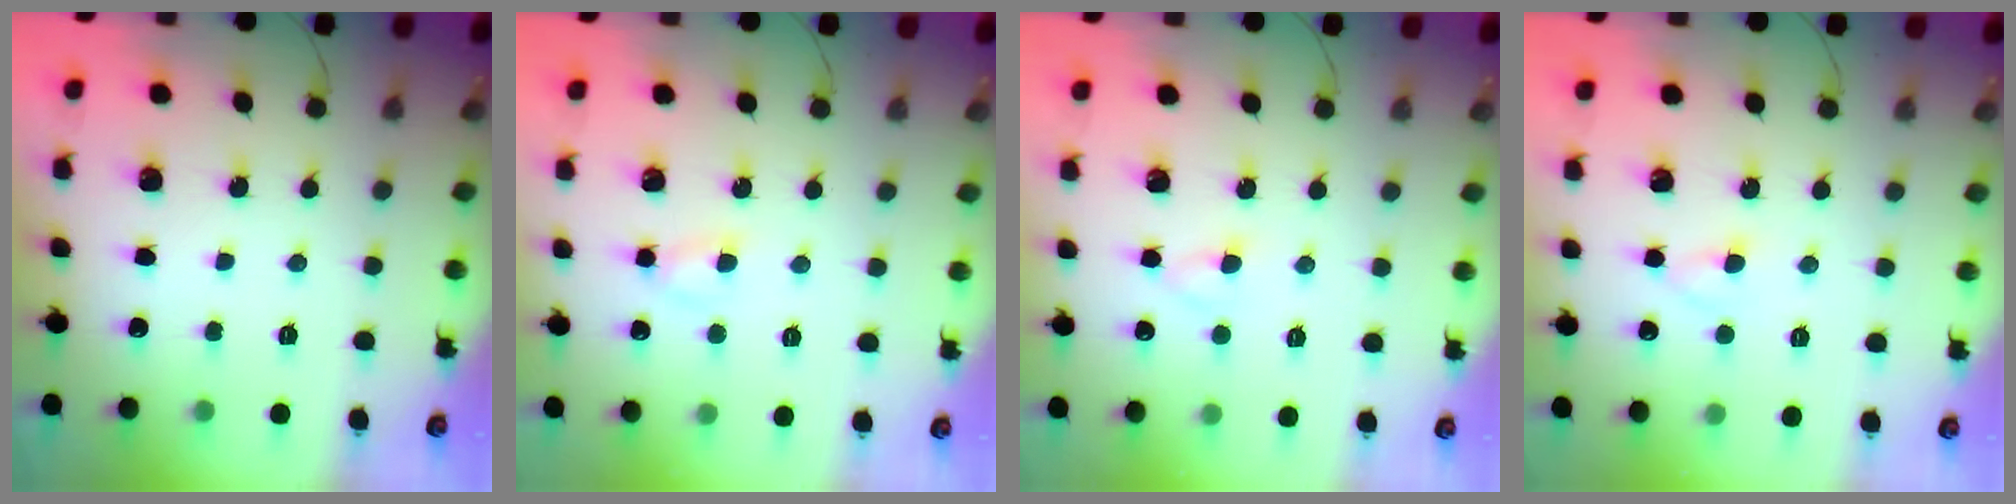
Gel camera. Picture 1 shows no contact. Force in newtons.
{"total": 3.6, "press": 3.4, "slide": 1.3}
{"total": 2.5, "press": 2.3, "slide": 1.0}
{"total": 2.8, "press": 2.6, "slide": 1.1}